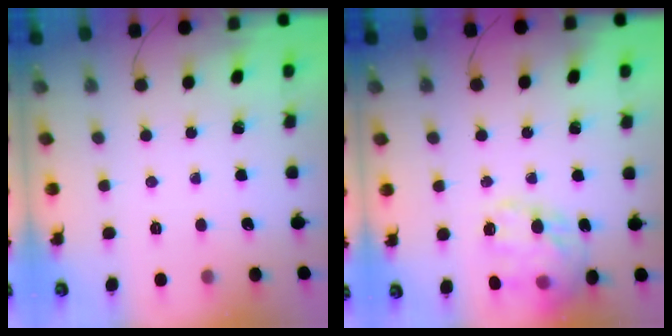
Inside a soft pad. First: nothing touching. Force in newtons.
{"total": 19.0, "press": 18.8, "slide": 2.9}